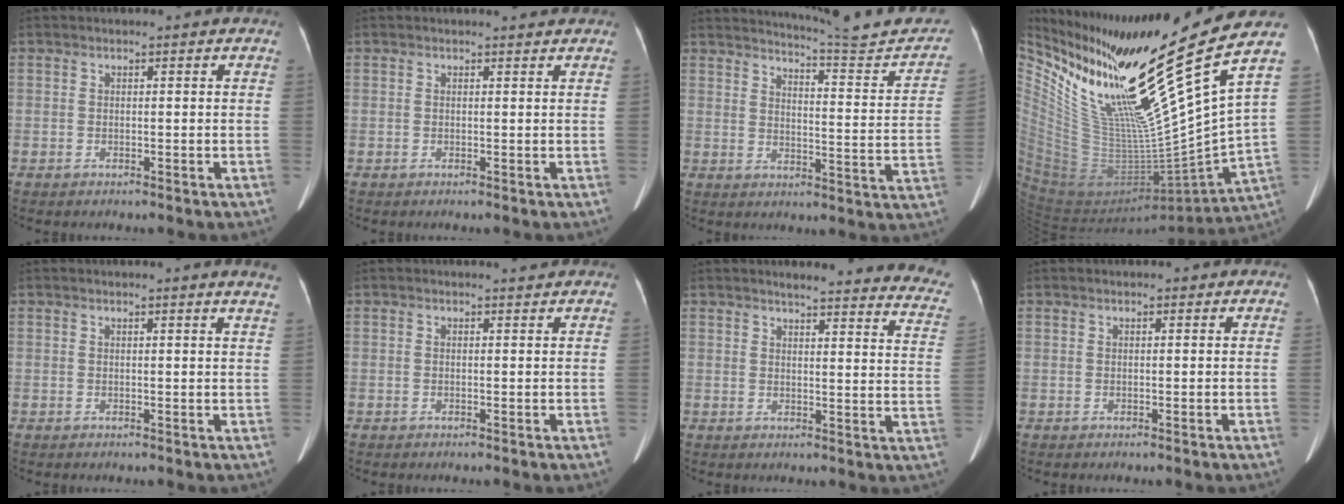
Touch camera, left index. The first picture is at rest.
{"total": 1.4, "force": [1.4, -0.2, 0.2], "torque": [-0.008, -0.001, 0.019]}
{"total": 15.7, "force": [14.9, 0.1, 4.9], "torque": [-0.064, -0.050, 0.188]}
{"total": 24.5, "force": [15.5, -0.6, 19.0], "torque": [-0.293, -0.052, 0.283]}
{"total": 3.0, "force": [2.6, -0.7, 1.4], "torque": [-0.019, -0.008, 0.021]}
{"total": 0.8, "force": [0.7, -0.3, 0.0], "torque": [-0.007, -0.007, 0.013]}
{"total": 19.3, "force": [18.3, 1.6, 6.1], "torque": [-0.056, -0.084, 0.184]}
{"total": 0.6, "force": [0.4, 0.2, 0.4], "torque": [-0.012, 0.005, 0.008]}